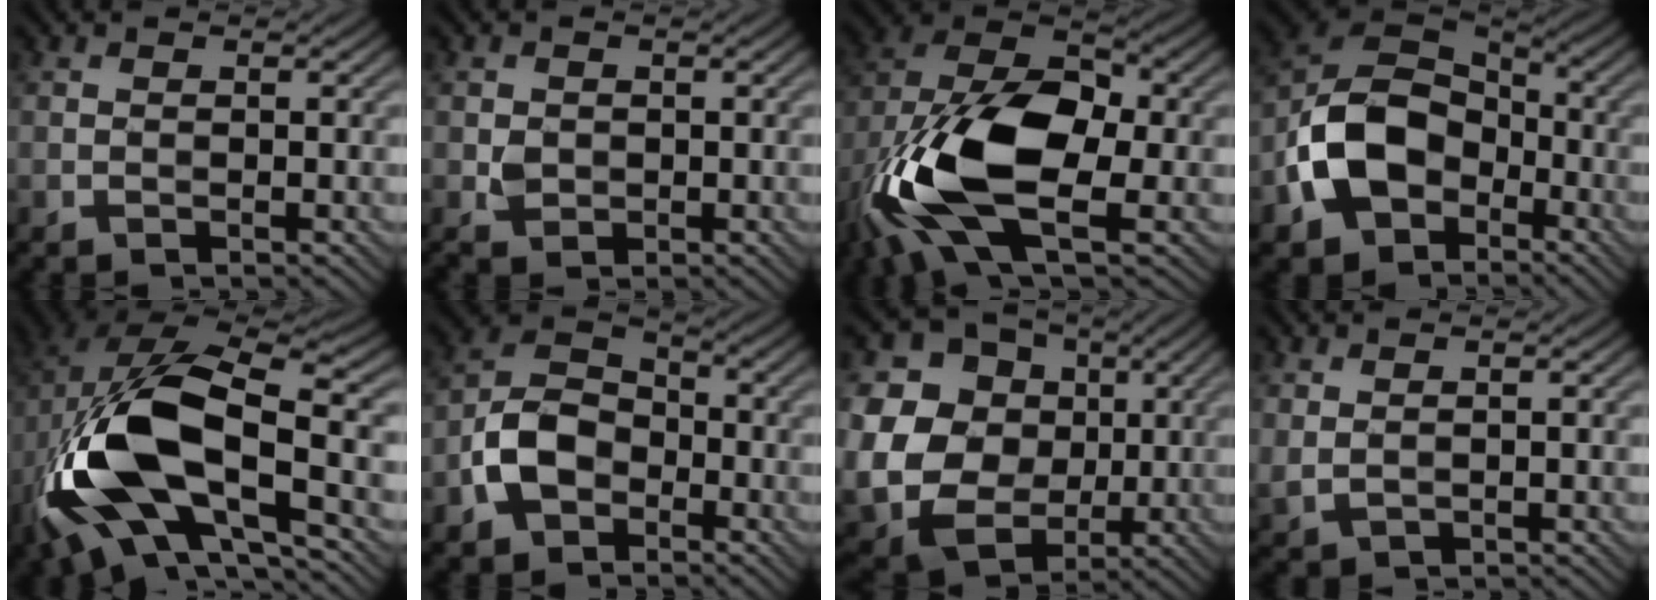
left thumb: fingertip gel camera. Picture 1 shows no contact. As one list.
[{"total": 1.8, "force": [-0.1, 1.6, 0.7], "torque": [-0.015, -0.005, -0.002]}, {"total": 16.3, "force": [-4.7, 8.7, 12.9], "torque": [-0.274, -0.004, -0.095]}, {"total": 12.2, "force": [-4.3, 8.8, 7.3], "torque": [-0.162, -0.009, -0.097]}, {"total": 18.1, "force": [-4.4, 8.7, 15.3], "torque": [-0.337, -0.013, -0.077]}, {"total": 7.4, "force": [-3.2, 5.1, 4.2], "torque": [-0.089, 0.005, -0.075]}, {"total": 16.7, "force": [2.0, 14.8, 7.5], "torque": [-0.237, 0.007, 0.041]}, {"total": 1.8, "force": [1.0, 0.9, 1.2], "torque": [-0.038, -0.002, 0.027]}]